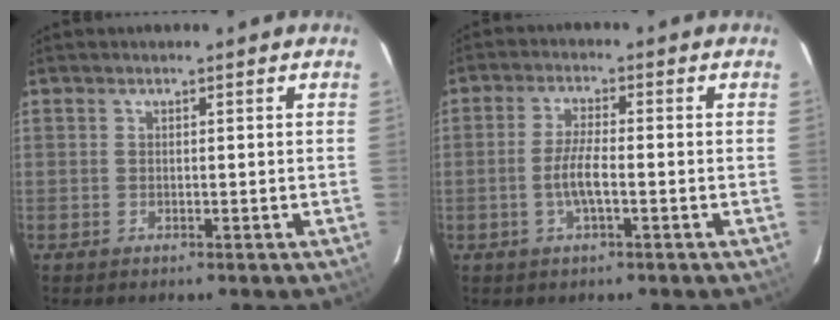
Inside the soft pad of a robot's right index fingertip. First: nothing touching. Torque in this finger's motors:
{"motor_torque": [0.97, -0.22, 0.50, 0.13]}